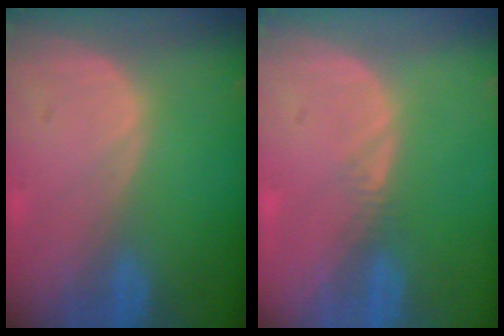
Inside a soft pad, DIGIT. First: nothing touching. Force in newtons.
{"total": 0.9, "press": 0.8, "slide": 0.4}